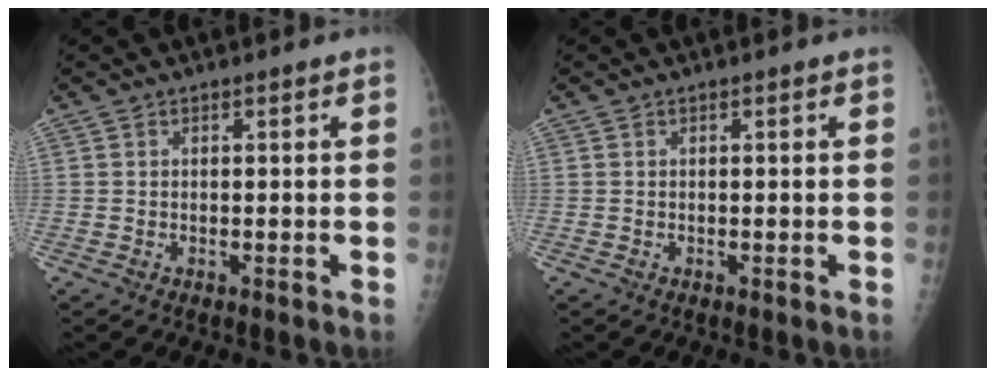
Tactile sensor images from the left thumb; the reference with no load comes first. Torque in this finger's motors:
{"motor_torque": [0.00, 0.00, -0.01, -0.01, 0.00]}